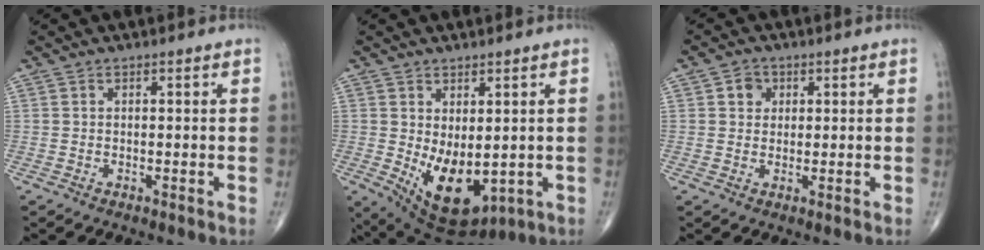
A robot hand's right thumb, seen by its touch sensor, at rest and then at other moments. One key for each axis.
{"total": 11.4, "fx": -1.1, "fy": 6.3, "fz": 9.5, "tx": -0.140, "ty": -0.014, "tz": 0.013}
{"total": 3.0, "fx": 1.0, "fy": 2.6, "fz": 1.2, "tx": -0.002, "ty": -0.002, "tz": 0.013}